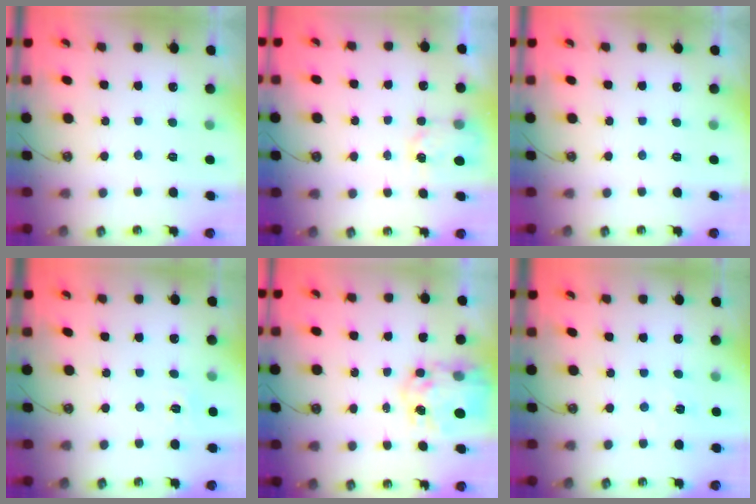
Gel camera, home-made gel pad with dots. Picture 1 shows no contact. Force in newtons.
{"total": 3.2, "press": 3.1, "slide": 0.5}
{"total": 0.0}
{"total": 4.9, "press": 4.9, "slide": 0.5}
{"total": 10.1, "press": 10.0, "slide": 0.9}
{"total": 2.6, "press": 2.6, "slide": 0.2}